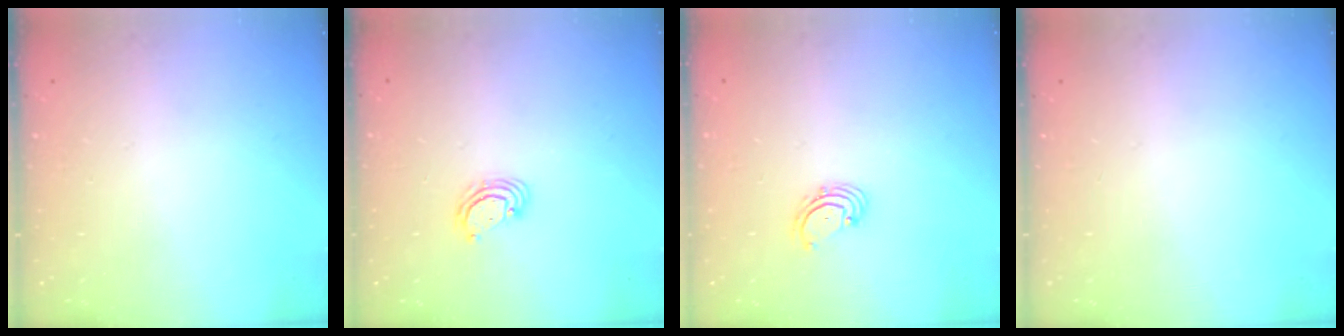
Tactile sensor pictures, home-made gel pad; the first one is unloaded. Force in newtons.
{"total": 2.8, "press": 2.8, "slide": 0.3}
{"total": 2.0, "press": 1.9, "slide": 0.6}
{"total": 0.0}